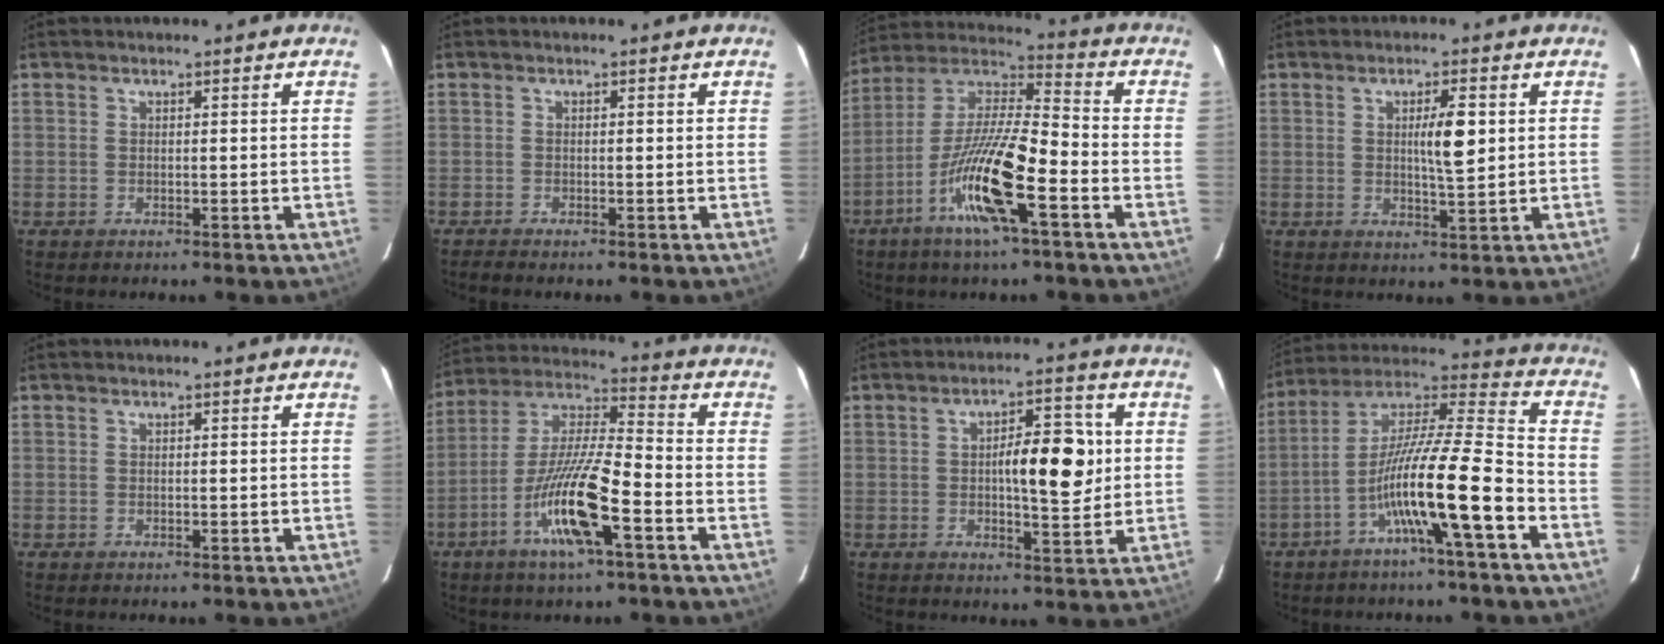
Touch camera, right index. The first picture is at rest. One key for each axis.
{"total": 1.3, "fx": -1.0, "fy": -0.1, "fz": 0.7, "tx": -0.013, "ty": -0.002, "tz": -0.019}
{"total": 15.9, "fx": -6.8, "fy": 1.5, "fz": 14.3, "tx": -0.283, "ty": -0.006, "tz": -0.129}
{"total": 4.9, "fx": 1.0, "fy": 0.6, "fz": 4.8, "tx": -0.080, "ty": 0.000, "tz": 0.015}
{"total": 0.0}
{"total": 14.8, "fx": -6.3, "fy": 1.4, "fz": 13.4, "tx": -0.266, "ty": -0.007, "tz": -0.118}
{"total": 9.3, "fx": 0.7, "fy": 2.8, "fz": 8.8, "tx": -0.131, "ty": 0.011, "tz": 0.012}
{"total": 15.7, "fx": -6.5, "fy": -0.2, "fz": 14.2, "tx": -0.258, "ty": 0.008, "tz": -0.120}